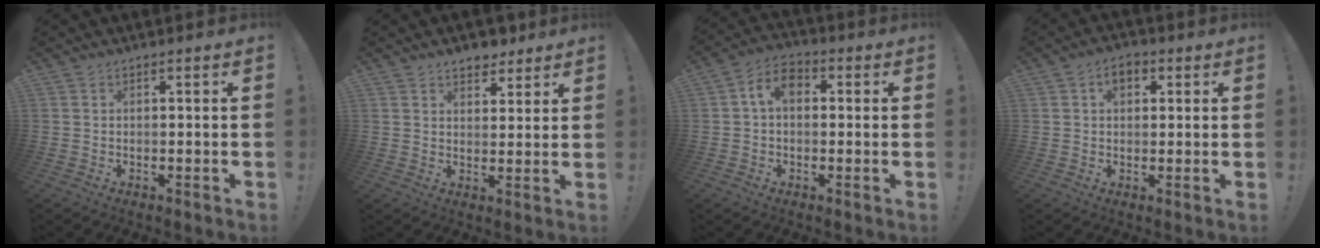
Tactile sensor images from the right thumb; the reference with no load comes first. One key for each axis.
{"total": 5.8, "fx": 4.7, "fy": 3.1, "fz": 1.4, "tx": 0.002, "ty": -0.033, "tz": 0.083}
{"total": 7.3, "fx": 1.0, "fy": 5.0, "fz": 5.2, "tx": -0.100, "ty": 0.013, "tz": 0.021}
{"total": 4.6, "fx": 1.7, "fy": 3.2, "fz": 2.8, "tx": -0.037, "ty": 0.004, "tz": 0.029}